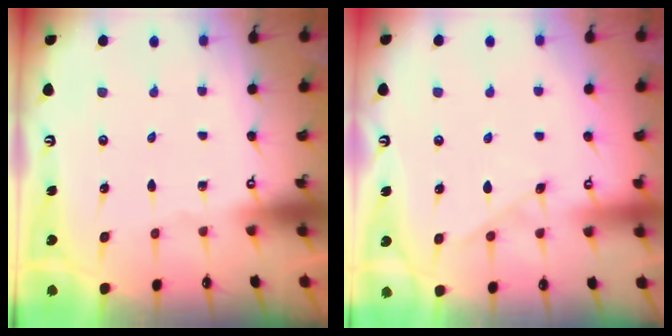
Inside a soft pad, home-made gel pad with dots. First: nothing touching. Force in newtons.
{"total": 5.0, "press": 4.9, "slide": 0.7}